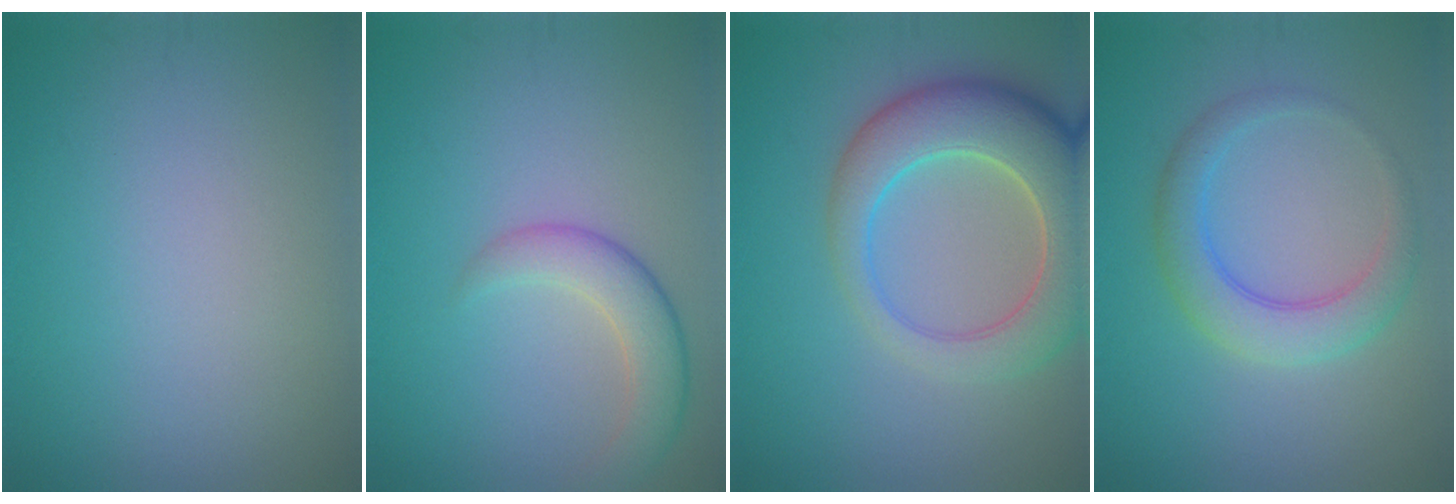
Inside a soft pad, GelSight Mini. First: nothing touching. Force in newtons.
{"total": 3.6, "press": 3.6, "slide": 0.2}
{"total": 8.3, "press": 8.2, "slide": 1.0}
{"total": 3.9, "press": 3.9, "slide": 0.0}